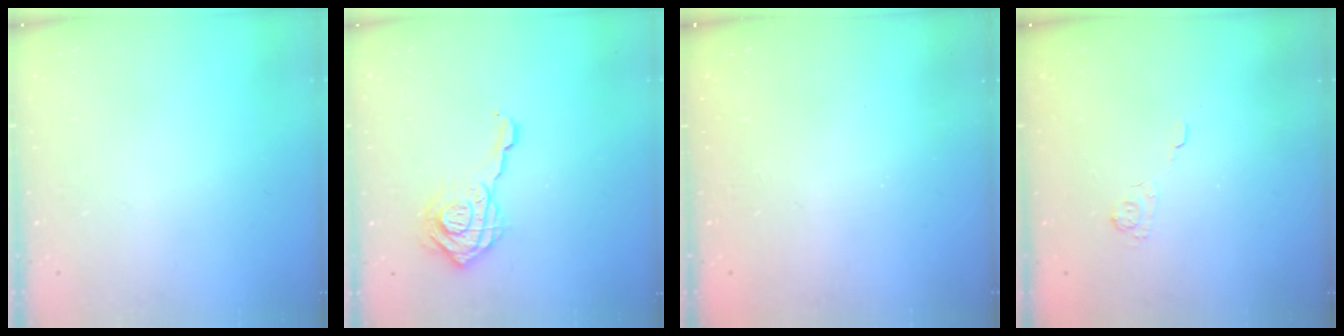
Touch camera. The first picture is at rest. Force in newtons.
{"total": 13.8, "press": 13.8, "slide": 1.3}
{"total": 2.5, "press": 2.4, "slide": 0.8}
{"total": 2.2, "press": 1.7, "slide": 1.4}